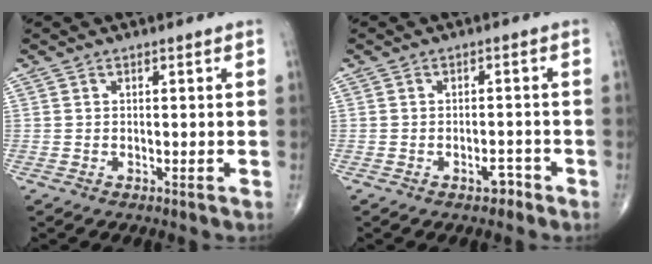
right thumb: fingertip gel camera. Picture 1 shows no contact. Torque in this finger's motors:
{"motor_torque": [3.60, 1.41, 0.29, -0.21, 0.09]}